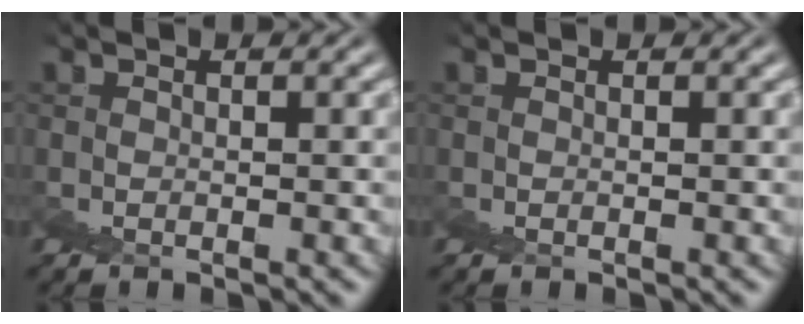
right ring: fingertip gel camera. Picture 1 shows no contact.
{"total": 0.0}